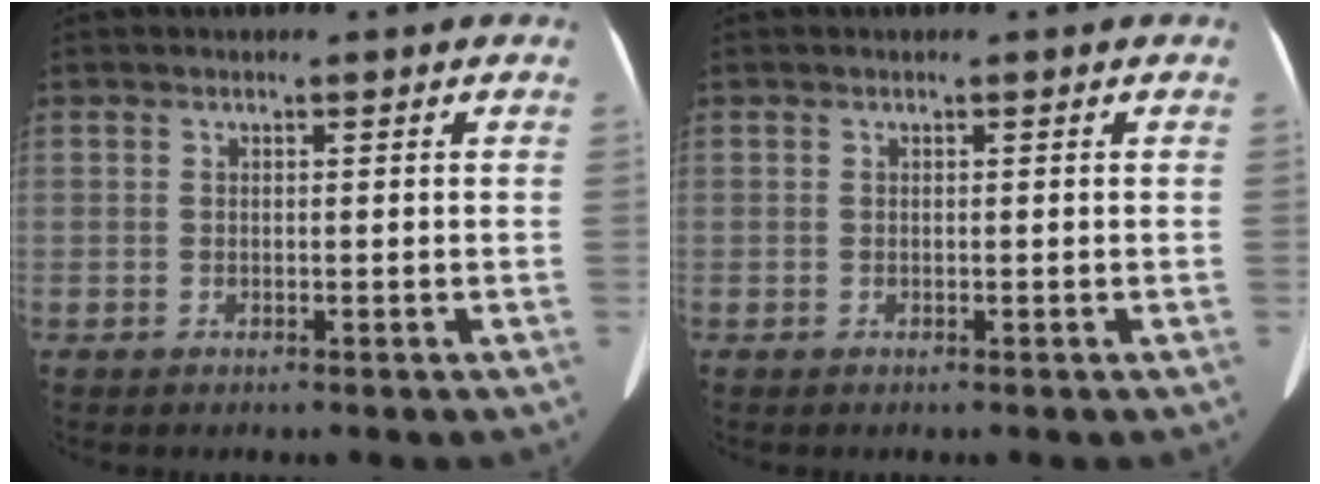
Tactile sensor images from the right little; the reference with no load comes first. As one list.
[{"total": 0.0}]